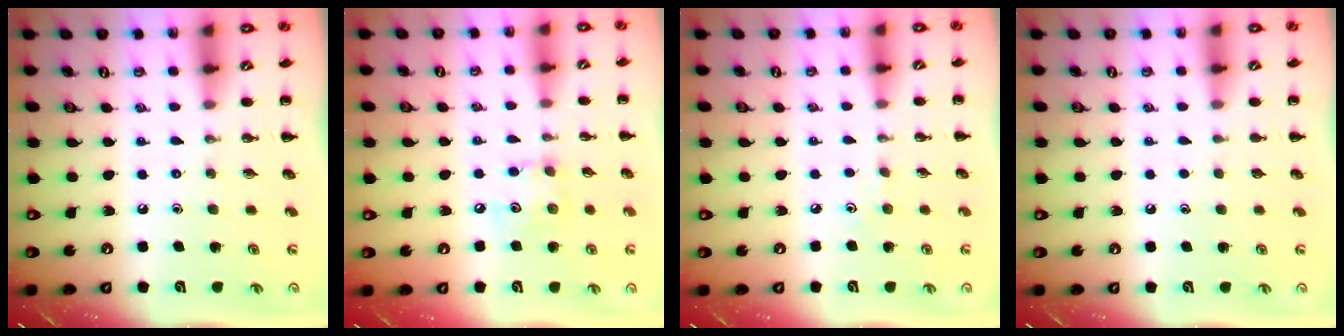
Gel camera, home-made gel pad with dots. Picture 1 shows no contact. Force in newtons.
{"total": 6.3, "press": 6.2, "slide": 0.9}
{"total": 3.1, "press": 2.9, "slide": 1.0}
{"total": 0.8, "press": 0.8, "slide": 0.1}